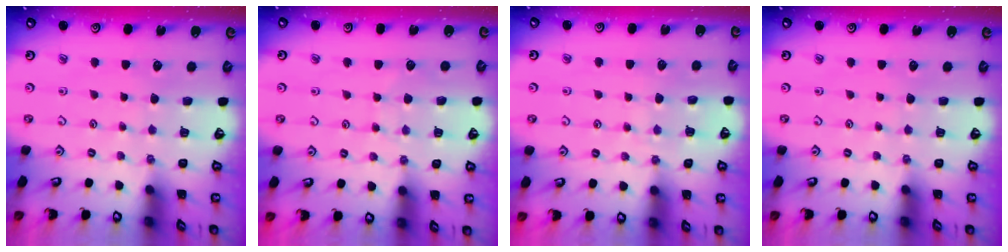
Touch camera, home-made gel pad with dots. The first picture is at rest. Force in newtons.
{"total": 5.2, "press": 5.1, "slide": 0.7}
{"total": 5.5, "press": 5.4, "slide": 0.6}
{"total": 0.0}